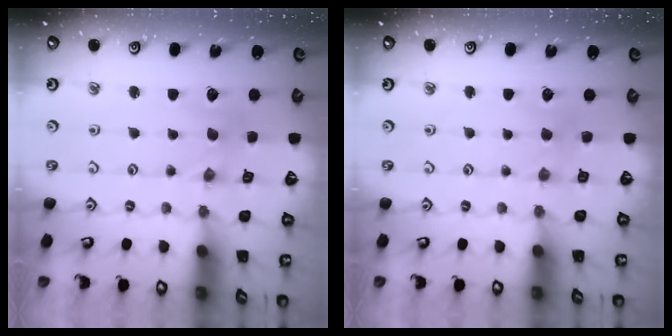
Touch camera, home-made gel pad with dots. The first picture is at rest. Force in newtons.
{"total": 2.3, "press": 2.2, "slide": 0.5}